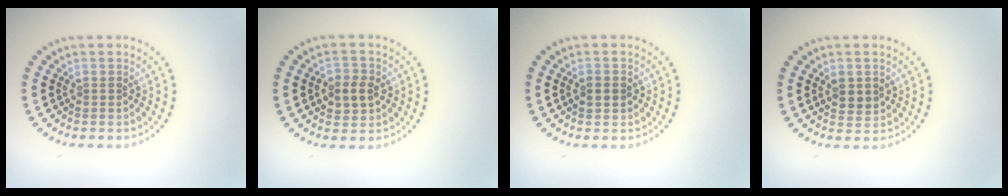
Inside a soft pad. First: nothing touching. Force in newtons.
{"total": 2.6, "press": 2.6, "slide": 0.2}
{"total": 1.1, "press": 1.1, "slide": 0.2}
{"total": 1.7, "press": 1.7, "slide": 0.5}